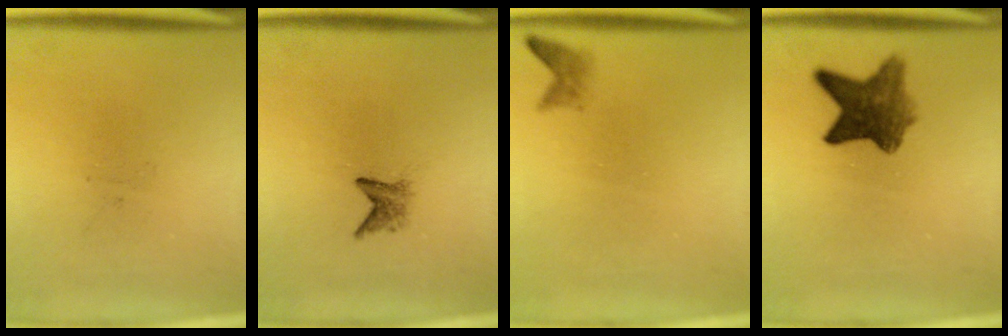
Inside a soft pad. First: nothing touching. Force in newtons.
{"total": 1.8}
{"total": 1.3}
{"total": 7.0}